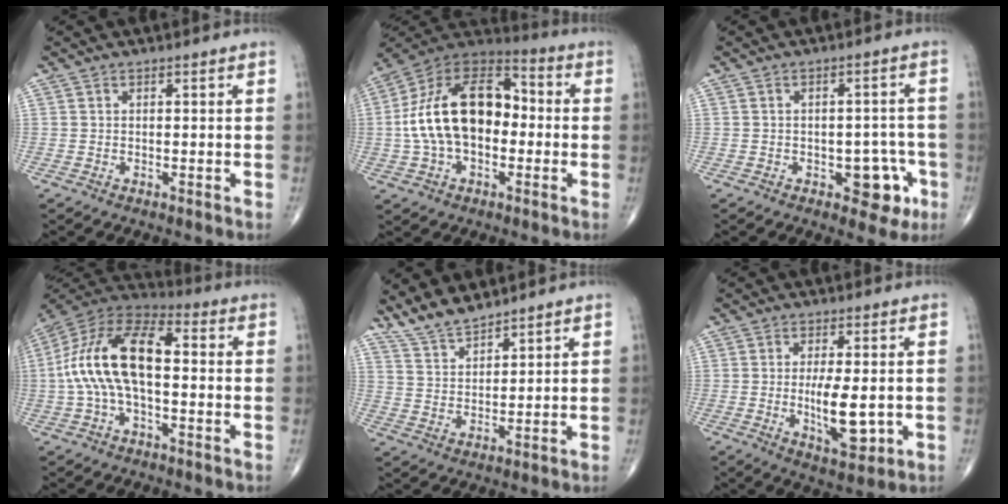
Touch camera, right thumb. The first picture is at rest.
{"total": 20.2, "force": [-0.7, 12.4, 15.9], "torque": [-0.274, 0.043, -0.019]}
{"total": 7.1, "force": [-2.9, 4.1, 5.1], "torque": [-0.028, 0.022, -0.032]}
{"total": 17.3, "force": [-0.1, 8.6, 15.0], "torque": [-0.299, 0.043, -0.012]}
{"total": 6.6, "force": [6.0, 1.6, 2.1], "torque": [-0.033, -0.031, 0.127]}
{"total": 9.3, "force": [-0.9, 3.5, 8.6], "torque": [-0.138, -0.018, -0.008]}